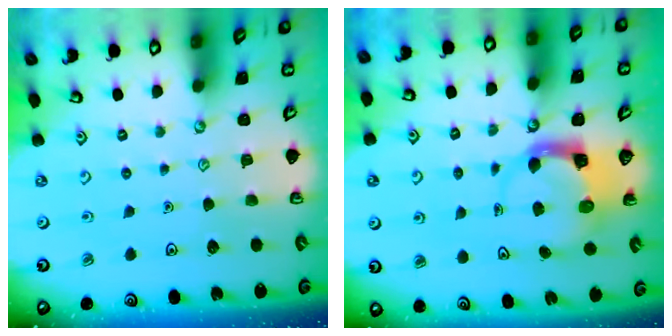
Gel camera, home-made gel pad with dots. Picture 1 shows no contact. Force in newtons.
{"total": 3.8, "press": 3.7, "slide": 0.5}